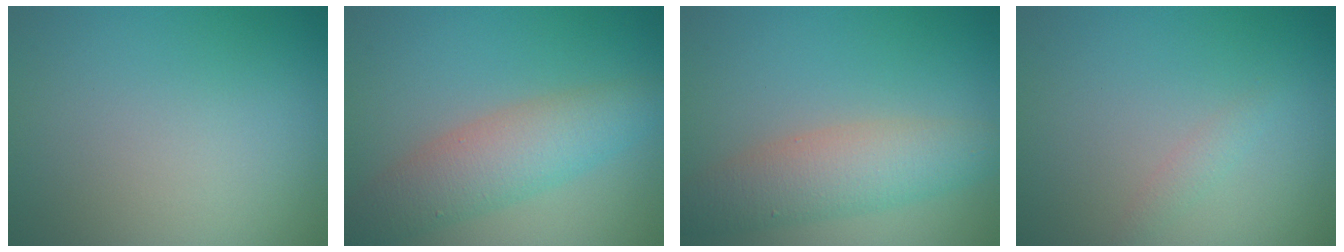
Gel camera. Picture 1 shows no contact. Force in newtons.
{"total": 5.0, "press": 5.0, "slide": 0.1}
{"total": 4.9, "press": 4.9, "slide": 0.2}
{"total": 0.9, "press": 0.9, "slide": 0.0}